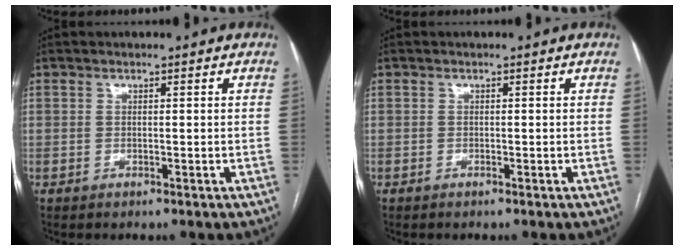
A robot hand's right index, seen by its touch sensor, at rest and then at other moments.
{"total": 0.0}